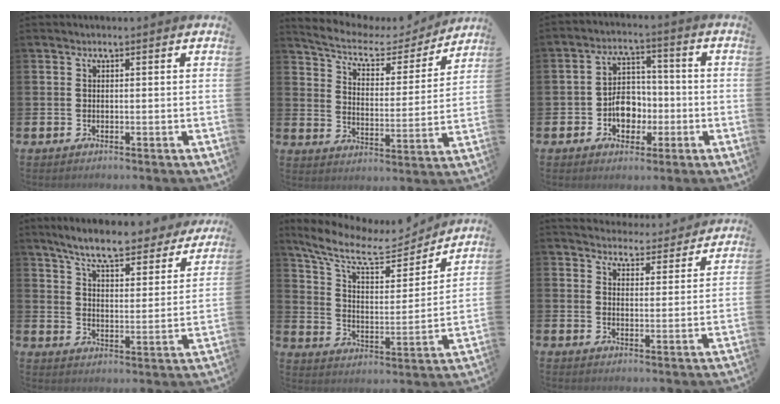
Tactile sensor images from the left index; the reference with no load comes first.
{"total": 8.2, "force": [7.1, 2.5, 3.3], "torque": [-0.093, -0.044, 0.119]}
{"total": 5.8, "force": [-1.5, 4.5, 3.2], "torque": [-0.047, 0.008, -0.034]}
{"total": 8.0, "force": [7.3, 1.1, 3.1], "torque": [-0.086, -0.041, 0.126]}
{"total": 10.7, "force": [8.8, 3.8, 4.6], "torque": [-0.126, -0.052, 0.149]}
{"total": 4.7, "force": [4.6, 1.0, -0.1], "torque": [-0.004, -0.036, 0.079]}